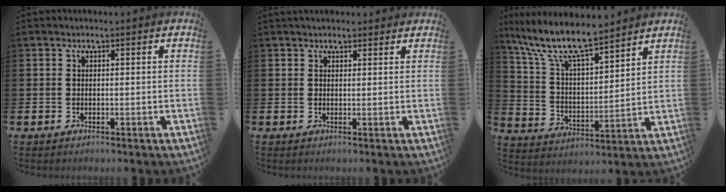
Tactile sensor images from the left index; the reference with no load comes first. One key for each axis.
{"total": 1.6, "fx": 1.4, "fy": 0.6, "fz": 0.2, "tx": 0.002, "ty": 0.000, "tz": 0.025}
{"total": 10.4, "fx": 9.2, "fy": 1.9, "fz": 4.5, "tx": -0.129, "ty": -0.050, "tz": 0.161}